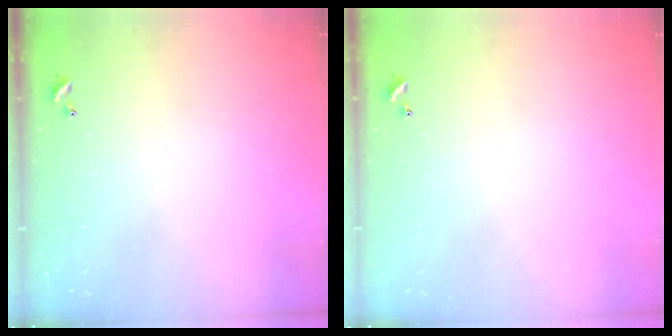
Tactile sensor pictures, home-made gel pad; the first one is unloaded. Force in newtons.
{"total": 0.0}